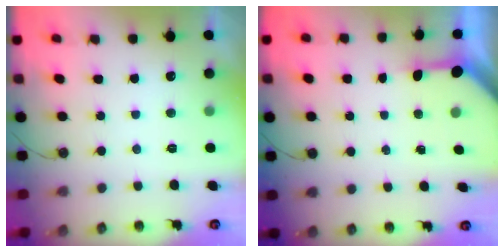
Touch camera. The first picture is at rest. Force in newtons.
{"total": 3.3, "press": 3.3, "slide": 0.4}